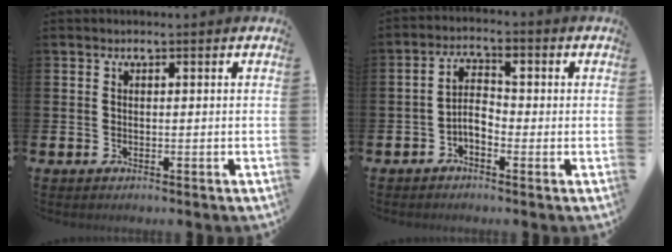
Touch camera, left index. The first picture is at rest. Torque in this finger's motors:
{"motor_torque": [0.37, 0.22, 0.16, 0.06]}